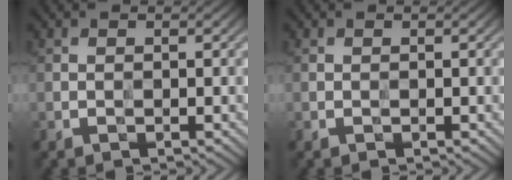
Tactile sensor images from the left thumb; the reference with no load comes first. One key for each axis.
{"total": 0.0}